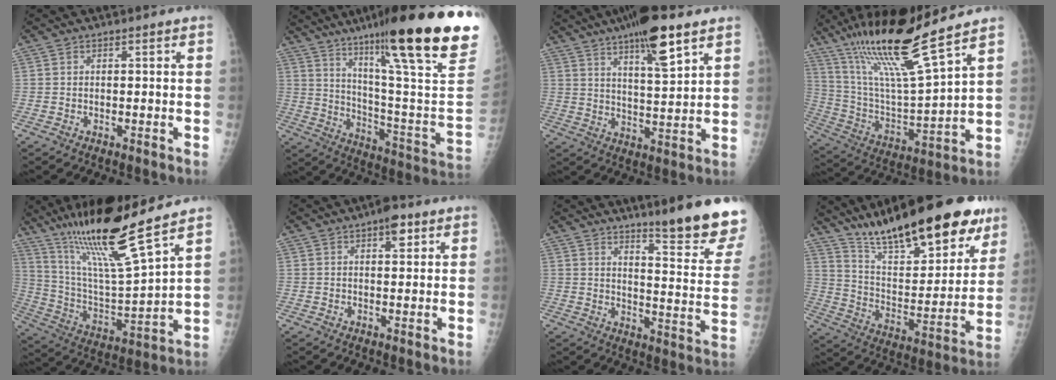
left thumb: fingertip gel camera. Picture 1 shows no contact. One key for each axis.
{"total": 31.3, "fx": 19.8, "fy": 2.5, "fz": 24.0, "tx": -0.317, "ty": -0.086, "tz": 0.300}
{"total": 13.7, "fx": 8.4, "fy": 3.1, "fz": 10.4, "tx": -0.157, "ty": -0.034, "tz": 0.135}
{"total": 20.5, "fx": 14.8, "fy": 1.4, "fz": 14.1, "tx": -0.245, "ty": -0.064, "tz": 0.279}
{"total": 20.3, "fx": 14.8, "fy": 1.1, "fz": 13.7, "tx": -0.231, "ty": -0.068, "tz": 0.277}
{"total": 4.1, "fx": 2.1, "fy": 1.8, "fz": 3.0, "tx": -0.028, "ty": -0.005, "tz": 0.026}
{"total": 16.8, "fx": 12.8, "fy": 1.4, "fz": 10.9, "tx": -0.113, "ty": -0.108, "tz": 0.170}
{"total": 28.2, "fx": 19.7, "fy": 9.1, "fz": 17.9, "tx": -0.242, "ty": -0.065, "tz": 0.316}